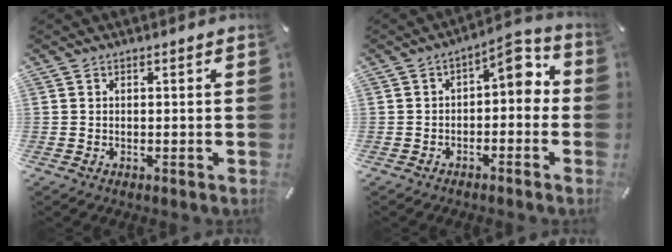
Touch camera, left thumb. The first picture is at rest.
{"total": 6.5, "force": [1.1, 3.3, 5.5], "torque": [-0.071, -0.015, 0.005]}